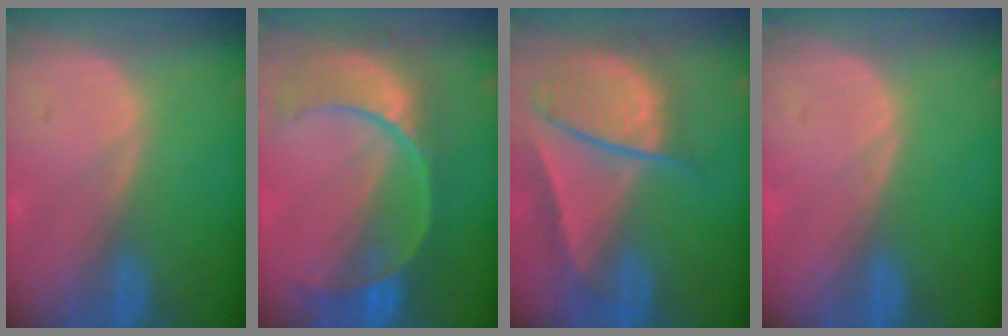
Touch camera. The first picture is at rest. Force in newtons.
{"total": 10.9, "press": 9.3, "slide": 5.7}
{"total": 9.5, "press": 8.2, "slide": 4.8}
{"total": 0.0}